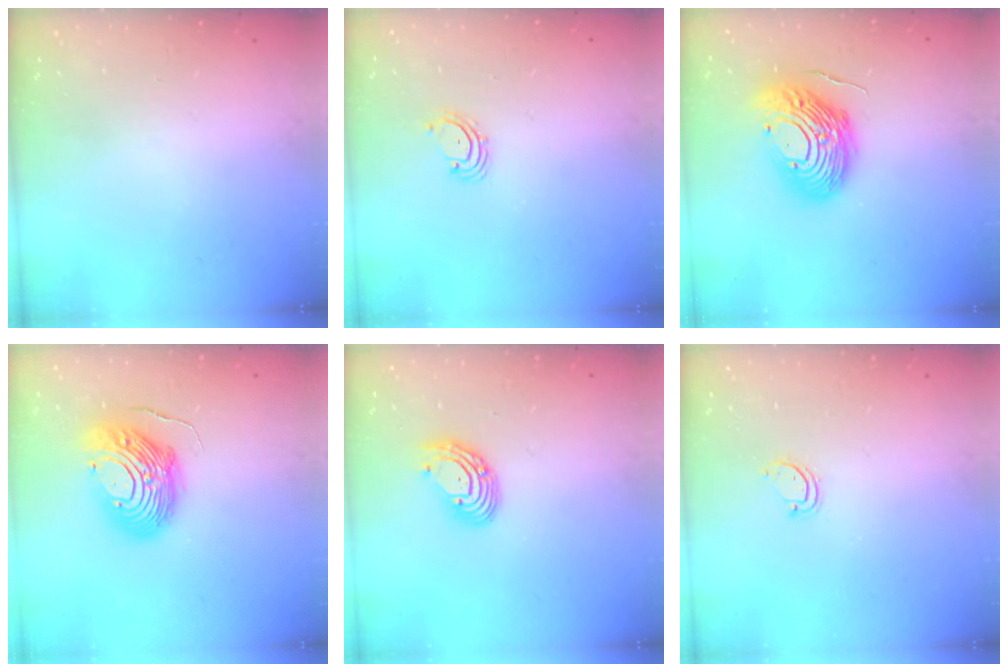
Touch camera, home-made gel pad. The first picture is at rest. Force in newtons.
{"total": 2.3, "press": 2.3, "slide": 0.5}
{"total": 16.8, "press": 16.7, "slide": 1.9}
{"total": 14.9, "press": 14.9, "slide": 1.5}
{"total": 8.3, "press": 8.2, "slide": 0.7}
{"total": 3.0, "press": 3.0, "slide": 0.2}